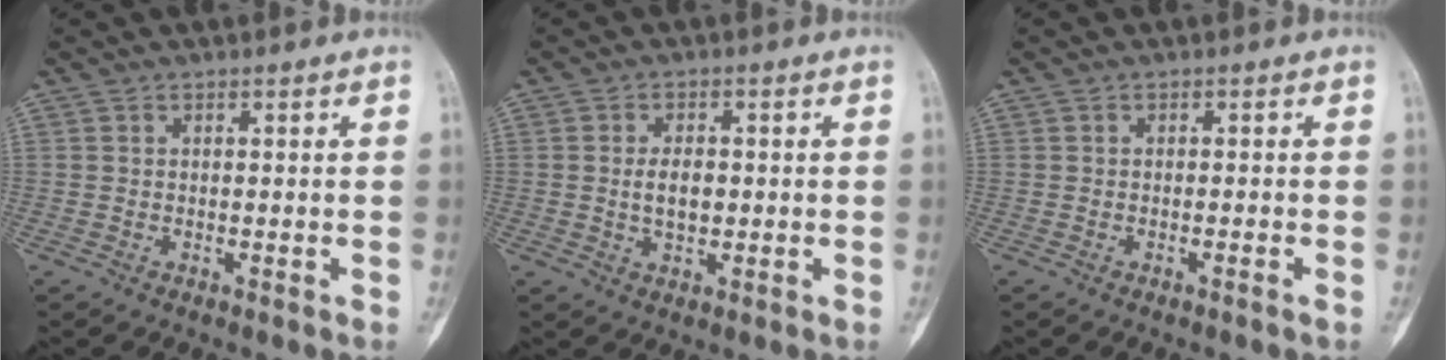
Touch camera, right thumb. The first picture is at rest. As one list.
[{"total": 4.3, "force": [0.0, 2.5, 3.5], "torque": [-0.052, -0.001, 0.000]}, {"total": 0.9, "force": [-0.5, 0.0, 0.8], "torque": [-0.020, 0.004, -0.005]}]